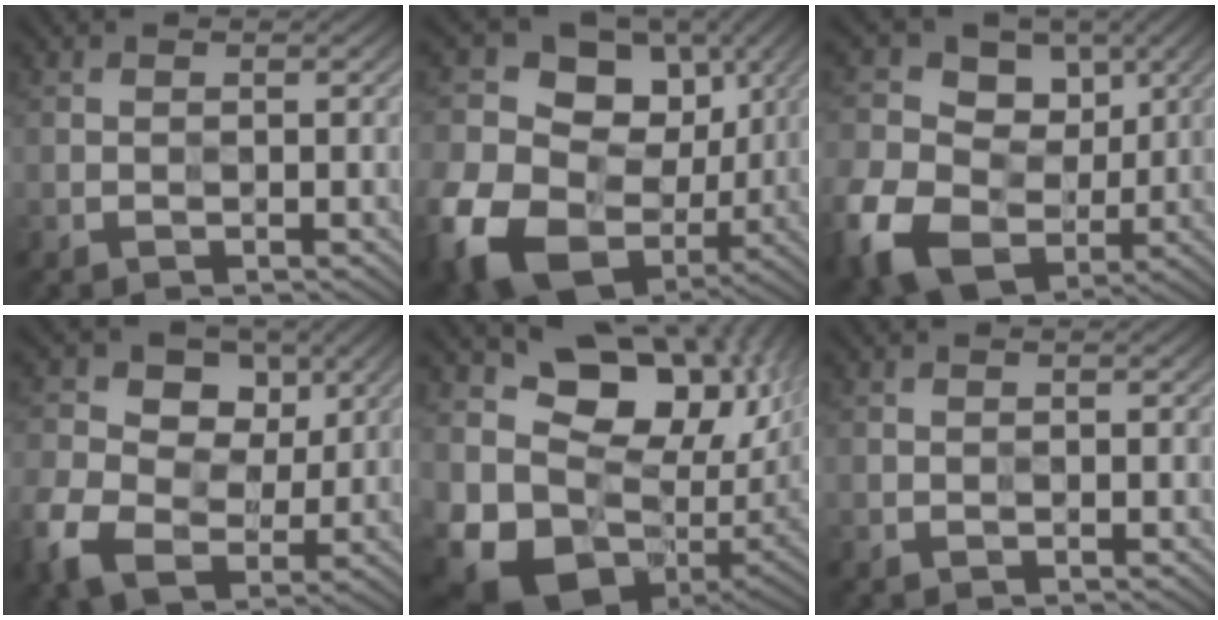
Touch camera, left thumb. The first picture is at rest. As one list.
[{"total": 17.9, "force": [-1.0, 14.3, 10.7], "torque": [-0.241, -0.026, -0.005]}, {"total": 13.9, "force": [-0.5, 11.2, 8.2], "torque": [-0.194, -0.017, -0.001]}, {"total": 10.7, "force": [1.0, 8.3, 6.6], "torque": [-0.140, 0.001, 0.011]}, {"total": 15.3, "force": [3.0, 11.3, 9.8], "torque": [-0.182, -0.022, 0.080]}, {"total": 0.0}]